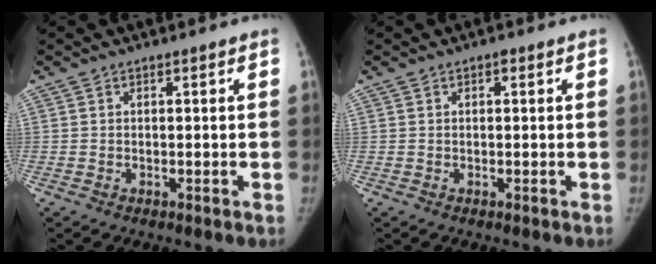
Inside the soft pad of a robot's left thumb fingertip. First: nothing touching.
{"total": 0.7, "force": [0.2, 0.4, 0.5], "torque": [-0.004, 0.002, 0.001]}